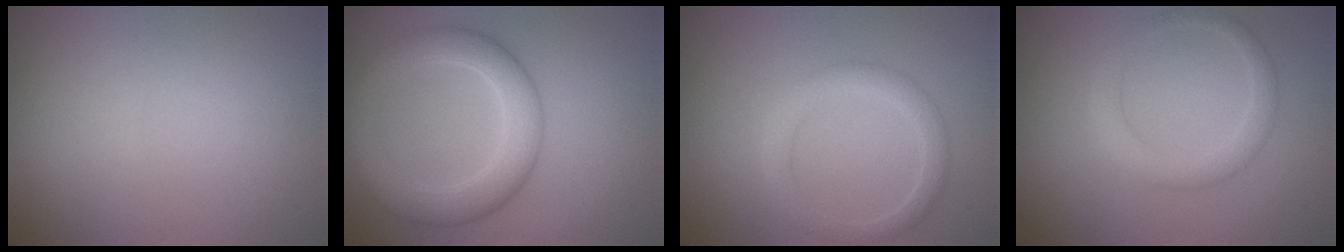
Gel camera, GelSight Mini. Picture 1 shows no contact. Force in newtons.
{"total": 5.2, "press": 5.2, "slide": 0.2}
{"total": 2.5, "press": 2.5, "slide": 0.1}
{"total": 2.4, "press": 2.4, "slide": 0.1}